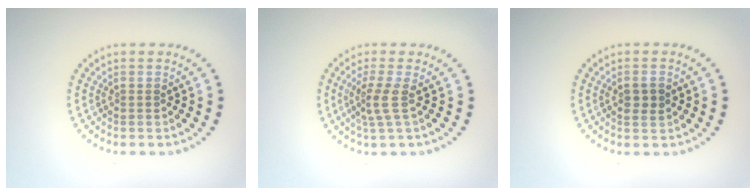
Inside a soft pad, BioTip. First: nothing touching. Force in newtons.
{"total": 2.2, "press": 1.6, "slide": 1.6}
{"total": 1.8, "press": 1.8, "slide": 0.2}